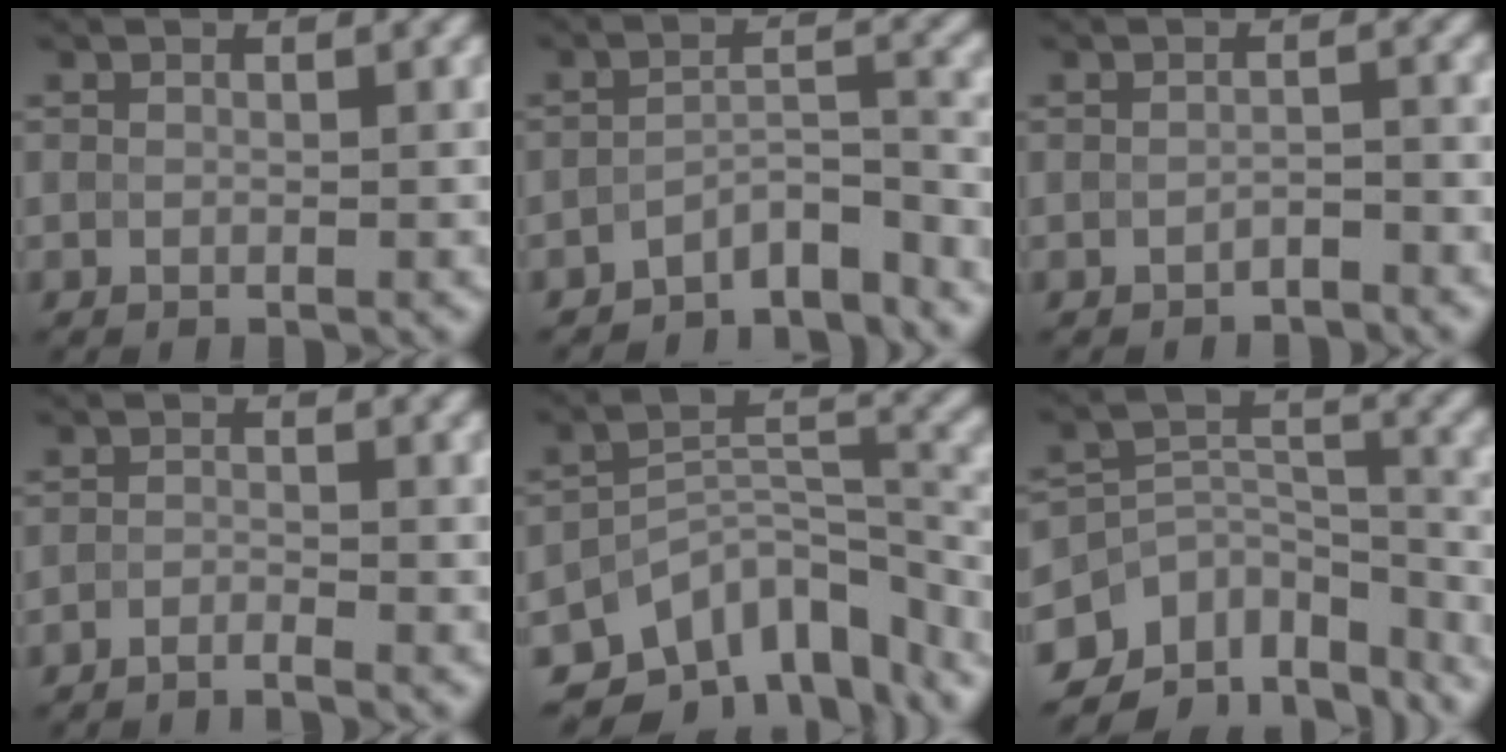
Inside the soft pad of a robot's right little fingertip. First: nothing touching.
{"total": 5.6, "force": [-4.9, 1.7, 2.1], "torque": [-0.022, 0.000, -0.080]}
{"total": 1.2, "force": [-1.1, 0.2, 0.5], "torque": [-0.009, 0.004, -0.019]}
{"total": 1.4, "force": [-1.3, 0.1, 0.4], "torque": [-0.005, -0.005, -0.029]}
{"total": 11.8, "force": [-8.5, 6.0, 5.6], "torque": [-0.096, -0.008, -0.123]}
{"total": 10.7, "force": [-8.2, 6.3, 2.7], "torque": [-0.042, 0.016, -0.104]}